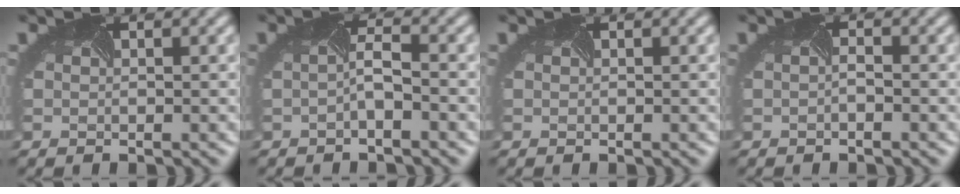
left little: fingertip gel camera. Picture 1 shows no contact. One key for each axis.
{"total": 1.4, "fx": -0.8, "fy": 0.0, "fz": 1.1, "tx": -0.026, "ty": -0.002, "tz": -0.017}
{"total": 0.0}
{"total": 0.7, "fx": -0.6, "fy": -0.1, "fz": 0.2, "tx": -0.011, "ty": -0.004, "tz": -0.012}